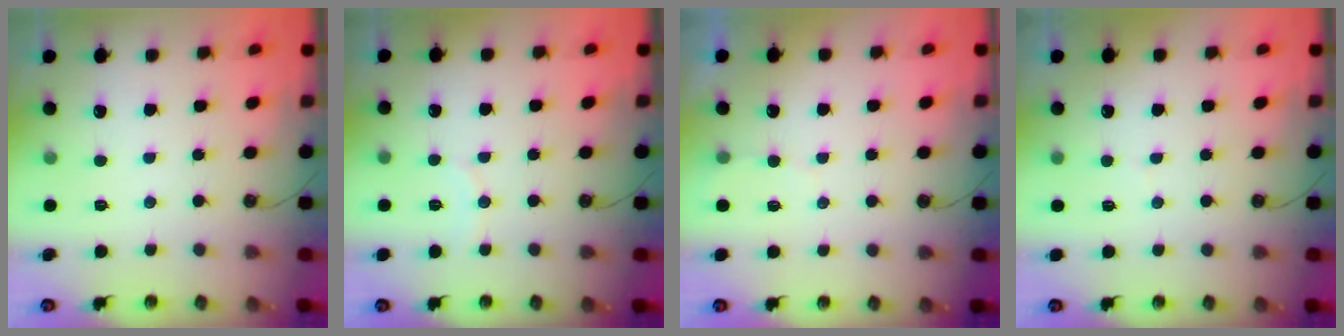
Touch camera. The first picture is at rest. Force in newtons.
{"total": 3.7, "press": 3.7, "slide": 0.2}
{"total": 1.7, "press": 1.7, "slide": 0.2}
{"total": 2.7, "press": 2.6, "slide": 0.2}